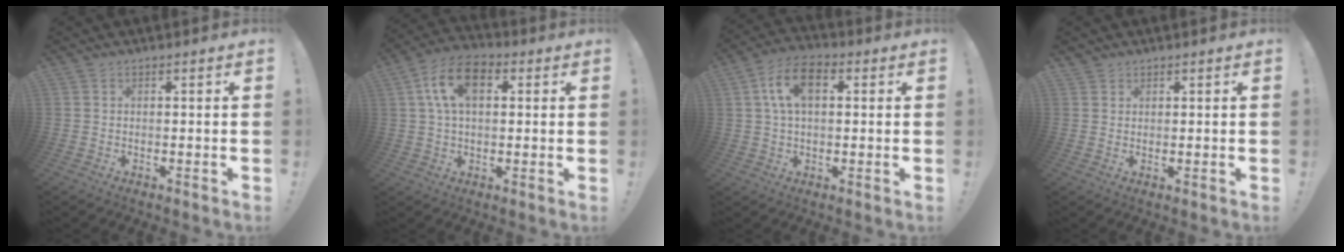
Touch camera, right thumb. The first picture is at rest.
{"total": 12.2, "force": [3.5, 7.3, 9.1], "torque": [-0.171, 0.010, 0.065]}
{"total": 10.4, "force": [2.6, 6.2, 8.0], "torque": [-0.149, 0.016, 0.052]}
{"total": 1.6, "force": [1.4, 0.8, 0.1], "torque": [0.006, -0.007, 0.025]}